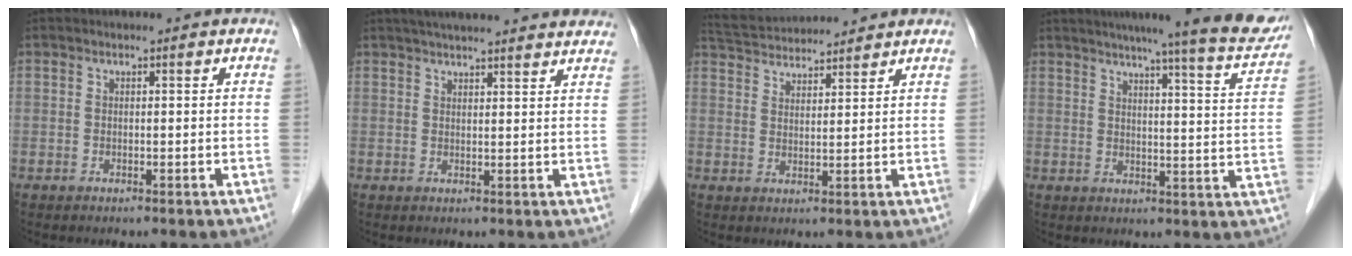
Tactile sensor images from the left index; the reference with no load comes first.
{"total": 18.8, "force": [17.0, 1.7, 7.8], "torque": [-0.114, 0.029, 0.212]}
{"total": 9.5, "force": [9.2, 0.9, 2.2], "torque": [-0.051, 0.032, 0.150]}
{"total": 17.9, "force": [15.6, 0.0, 8.9], "torque": [-0.118, -0.043, 0.181]}